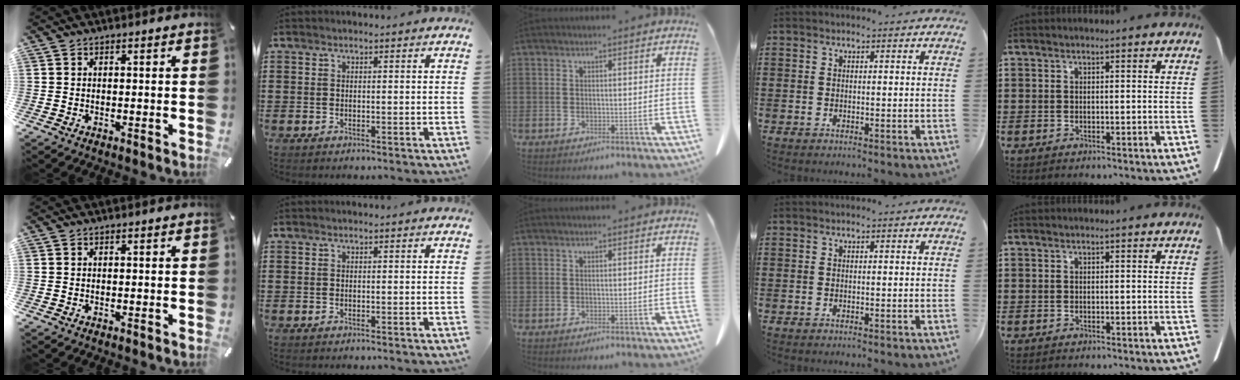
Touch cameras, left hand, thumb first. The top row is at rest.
{}